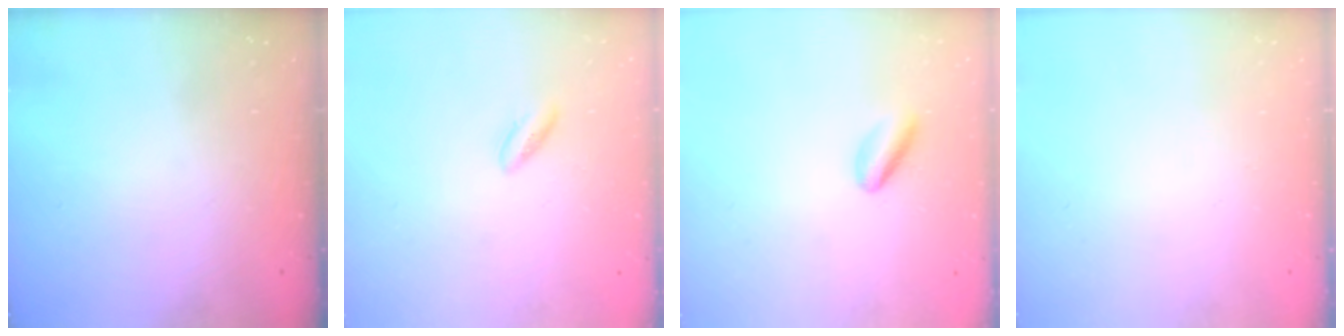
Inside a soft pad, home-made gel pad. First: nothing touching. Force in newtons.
{"total": 2.1, "press": 1.9, "slide": 0.9}
{"total": 3.7, "press": 3.6, "slide": 0.9}
{"total": 0.0}